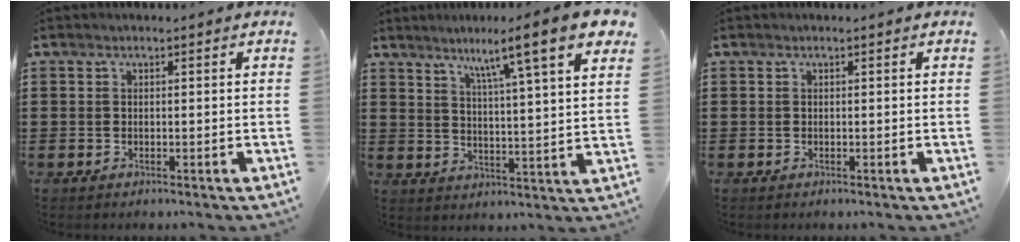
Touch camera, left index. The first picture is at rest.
{"total": 9.6, "force": [6.8, 0.1, 6.8], "torque": [-0.130, -0.037, 0.102]}
{"total": 0.0}